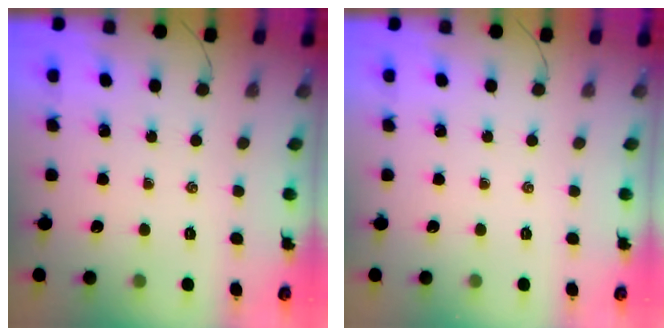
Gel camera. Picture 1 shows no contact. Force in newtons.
{"total": 0.0}